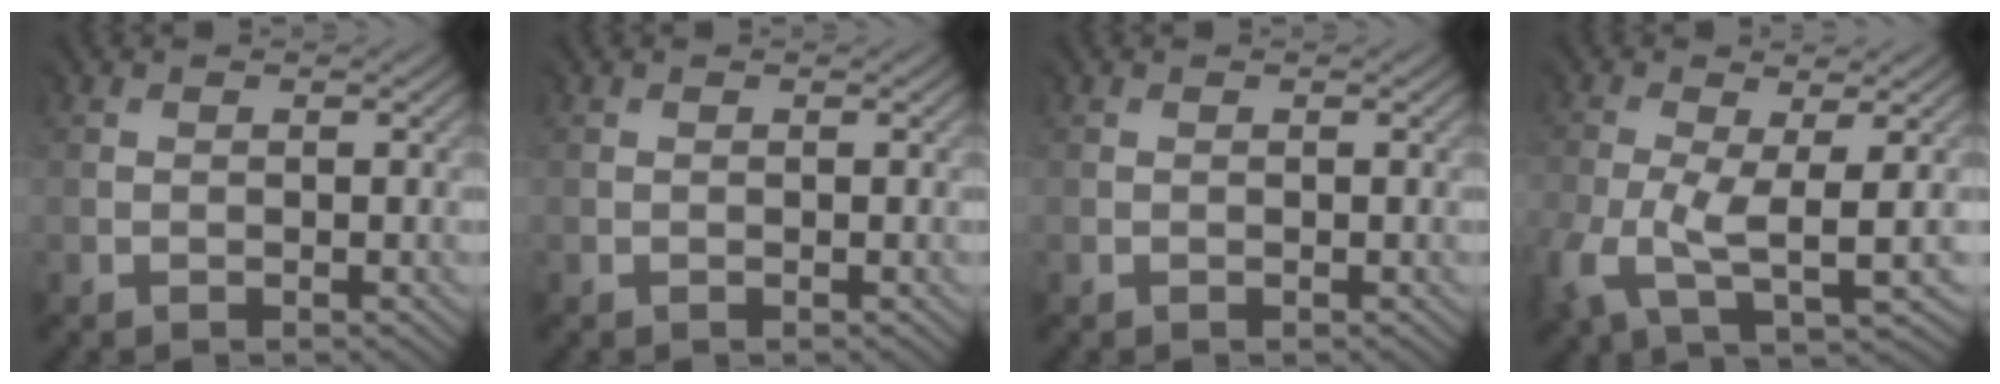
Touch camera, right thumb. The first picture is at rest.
{"total": 0.0}
{"total": 0.0}
{"total": 6.7, "force": [-1.9, 2.6, 5.9], "torque": [-0.156, -0.016, -0.037]}